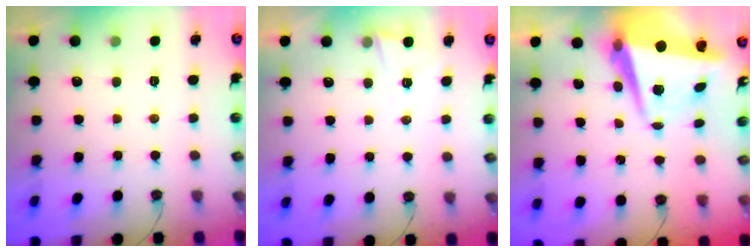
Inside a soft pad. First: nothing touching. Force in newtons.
{"total": 2.9, "press": 2.7, "slide": 1.1}
{"total": 10.5, "press": 10.2, "slide": 2.5}